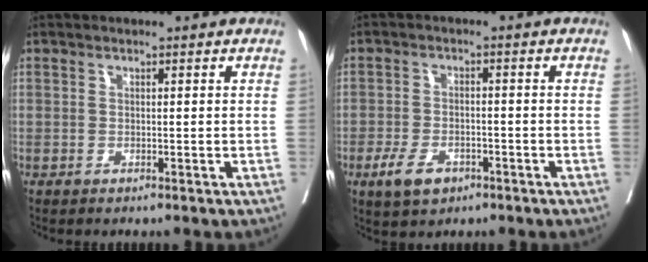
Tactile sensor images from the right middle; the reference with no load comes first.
{"total": 5.2, "force": [-2.9, 2.8, 3.2], "torque": [-0.065, 0.000, -0.046]}